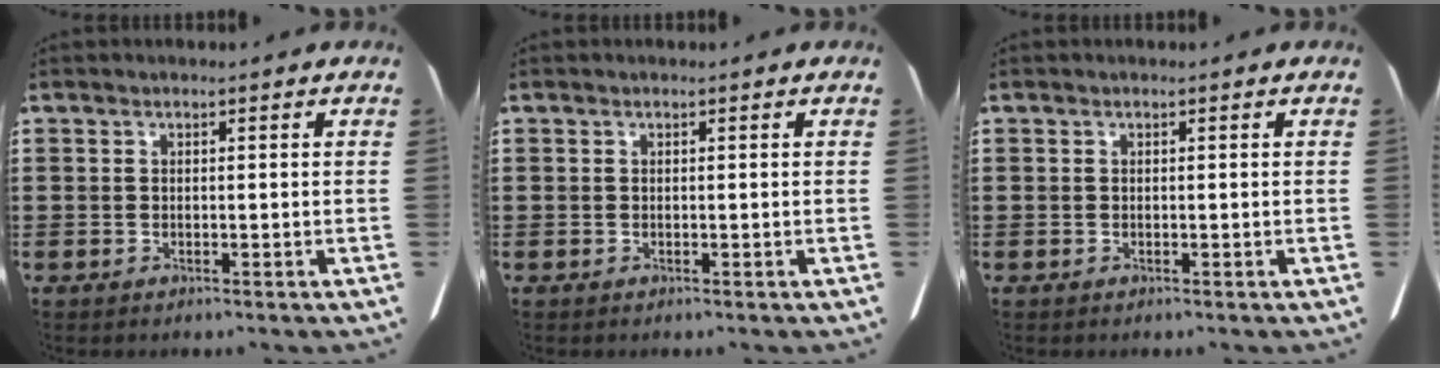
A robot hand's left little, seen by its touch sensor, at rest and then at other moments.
{"total": 0.0}
{"total": 0.0}